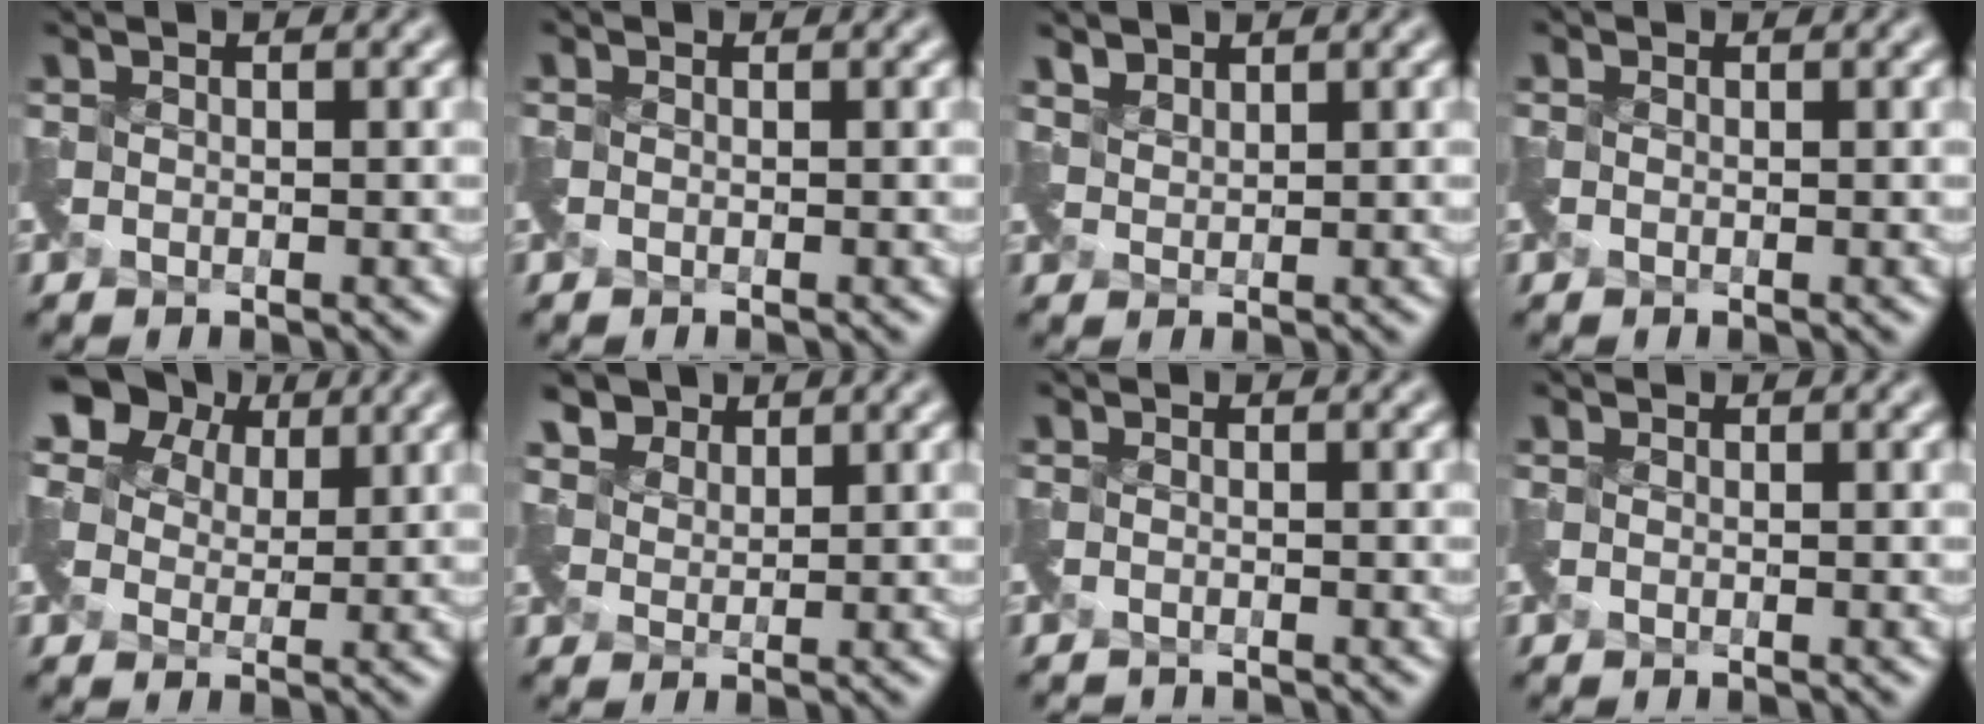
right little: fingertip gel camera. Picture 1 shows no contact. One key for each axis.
{"total": 0.9, "fx": -0.5, "fy": -0.2, "fz": -0.6, "tx": 0.010, "ty": -0.008, "tz": -0.011}
{"total": 1.8, "fx": 1.7, "fy": 0.2, "fz": -0.6, "tx": 0.000, "ty": 0.004, "tz": 0.044}
{"total": 0.6, "fx": -0.2, "fy": -0.1, "fz": -0.6, "tx": 0.010, "ty": -0.001, "tz": -0.003}
{"total": 7.2, "fx": 3.7, "fy": 5.3, "fz": 3.3, "tx": -0.069, "ty": 0.026, "tz": 0.039}
{"total": 2.7, "fx": 2.3, "fy": 1.3, "fz": -0.4, "tx": -0.004, "ty": -0.009, "tz": 0.051}
{"total": 1.9, "fx": -1.7, "fy": -0.2, "fz": -0.7, "tx": 0.012, "ty": -0.021, "tz": -0.034}
{"total": 0.8, "fx": -0.5, "fy": -0.2, "fz": -0.6, "tx": 0.010, "ty": -0.007, "tz": -0.010}